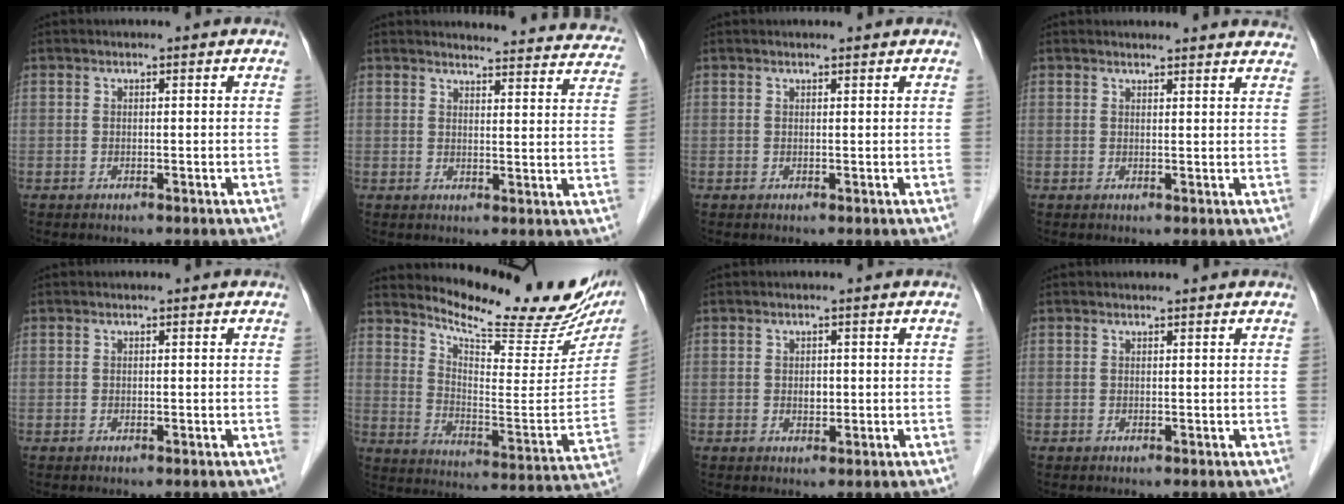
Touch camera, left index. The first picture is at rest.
{"total": 19.1, "force": [18.6, 2.9, 3.3], "torque": [-0.015, -0.066, 0.187]}
{"total": 1.0, "force": [1.0, 0.0, 0.1], "torque": [-0.007, 0.003, 0.014]}
{"total": 10.7, "force": [10.4, 1.3, 2.1], "torque": [-0.001, -0.010, 0.092]}
{"total": 0.0}
{"total": 20.5, "force": [18.2, 3.4, 8.7], "torque": [-0.134, -0.071, 0.245]}
{"total": 1.4, "force": [-0.1, 1.0, 0.9], "torque": [-0.015, -0.003, 0.000]}
{"total": 0.8, "force": [0.8, 0.0, 0.1], "torque": [-0.008, 0.003, 0.010]}